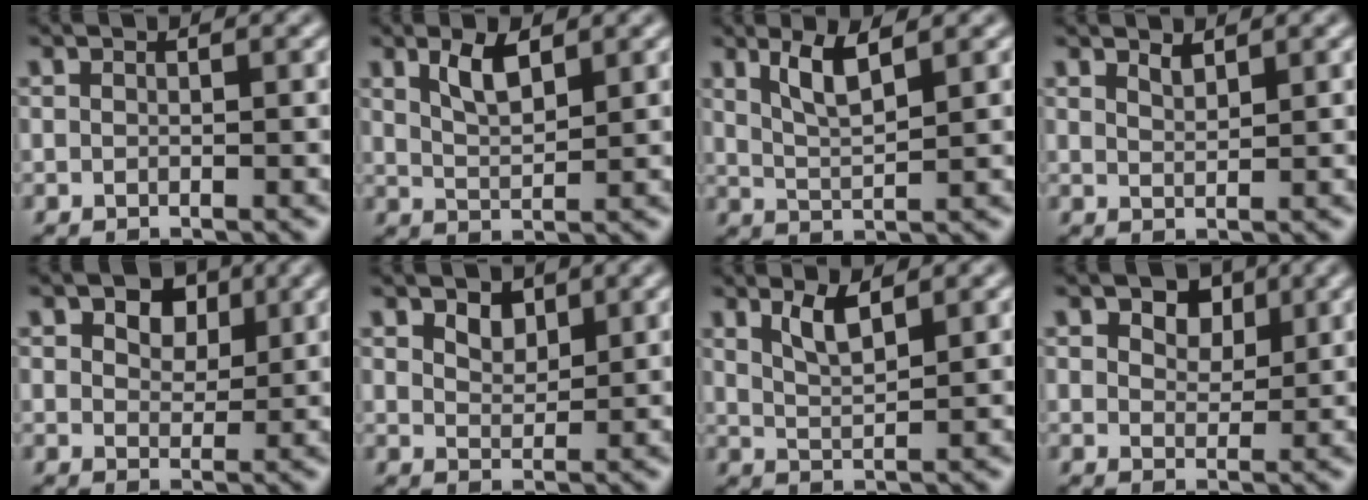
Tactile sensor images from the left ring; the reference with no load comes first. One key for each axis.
{"total": 2.9, "fx": 1.7, "fy": 1.0, "fz": 2.1, "tx": -0.044, "ty": -0.001, "tz": 0.033}
{"total": 3.2, "fx": 1.9, "fy": 0.7, "fz": 2.5, "tx": -0.048, "ty": -0.004, "tz": 0.039}
{"total": 1.2, "fx": 1.1, "fy": 0.2, "fz": 0.4, "tx": -0.008, "ty": -0.003, "tz": 0.020}
{"total": 4.3, "fx": 2.1, "fy": 2.7, "fz": 2.5, "tx": -0.035, "ty": 0.005, "tz": 0.015}
{"total": 1.8, "fx": 1.2, "fy": 1.0, "fz": 0.9, "tx": -0.018, "ty": -0.001, "tz": 0.022}
{"total": 2.6, "fx": 1.7, "fy": 0.6, "fz": 1.8, "tx": -0.037, "ty": -0.005, "tz": 0.034}
{"total": 3.6, "fx": 2.0, "fy": 2.3, "fz": 2.0, "tx": -0.031, "ty": 0.002, "tz": 0.017}